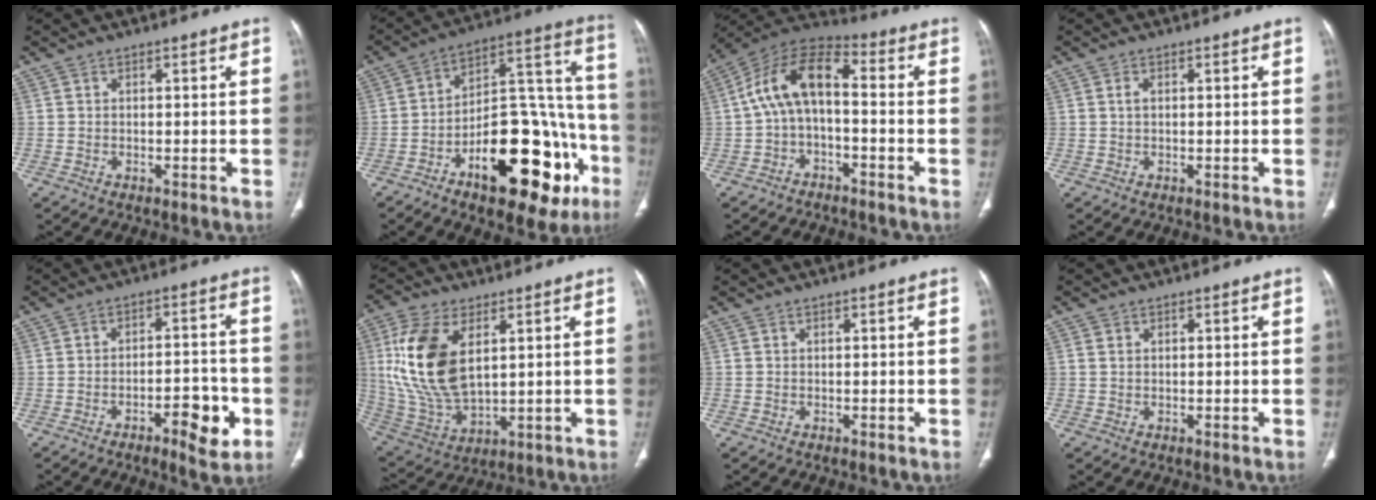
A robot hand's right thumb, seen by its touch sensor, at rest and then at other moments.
{"total": 28.3, "force": [-12.0, 12.7, 22.3], "torque": [-0.270, 0.083, -0.163]}
{"total": 10.8, "force": [-1.0, 5.5, 9.3], "torque": [-0.170, 0.048, -0.030]}
{"total": 0.9, "force": [0.1, 0.6, 0.8], "torque": [-0.011, 0.004, 0.002]}
{"total": 8.8, "force": [-3.8, 3.3, 7.2], "torque": [-0.090, 0.025, -0.053]}
{"total": 17.6, "force": [4.6, 9.7, 14.0], "torque": [-0.282, -0.018, 0.100]}
{"total": 0.0}
{"total": 1.0, "force": [0.3, 0.8, 0.5], "torque": [-0.009, 0.000, 0.008]}